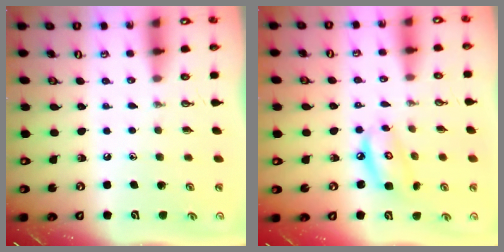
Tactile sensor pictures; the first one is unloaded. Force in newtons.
{"total": 7.8, "press": 7.7, "slide": 0.7}